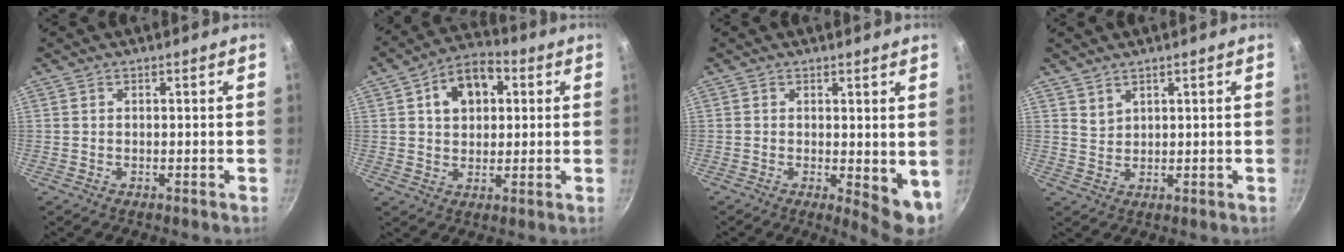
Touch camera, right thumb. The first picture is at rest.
{"total": 10.9, "force": [3.1, 7.6, 7.1], "torque": [-0.079, 0.012, 0.038]}
{"total": 6.1, "force": [0.3, 2.4, 5.6], "torque": [-0.065, -0.013, 0.009]}
{"total": 2.1, "force": [1.8, 1.0, 0.5], "torque": [-0.005, -0.006, 0.040]}